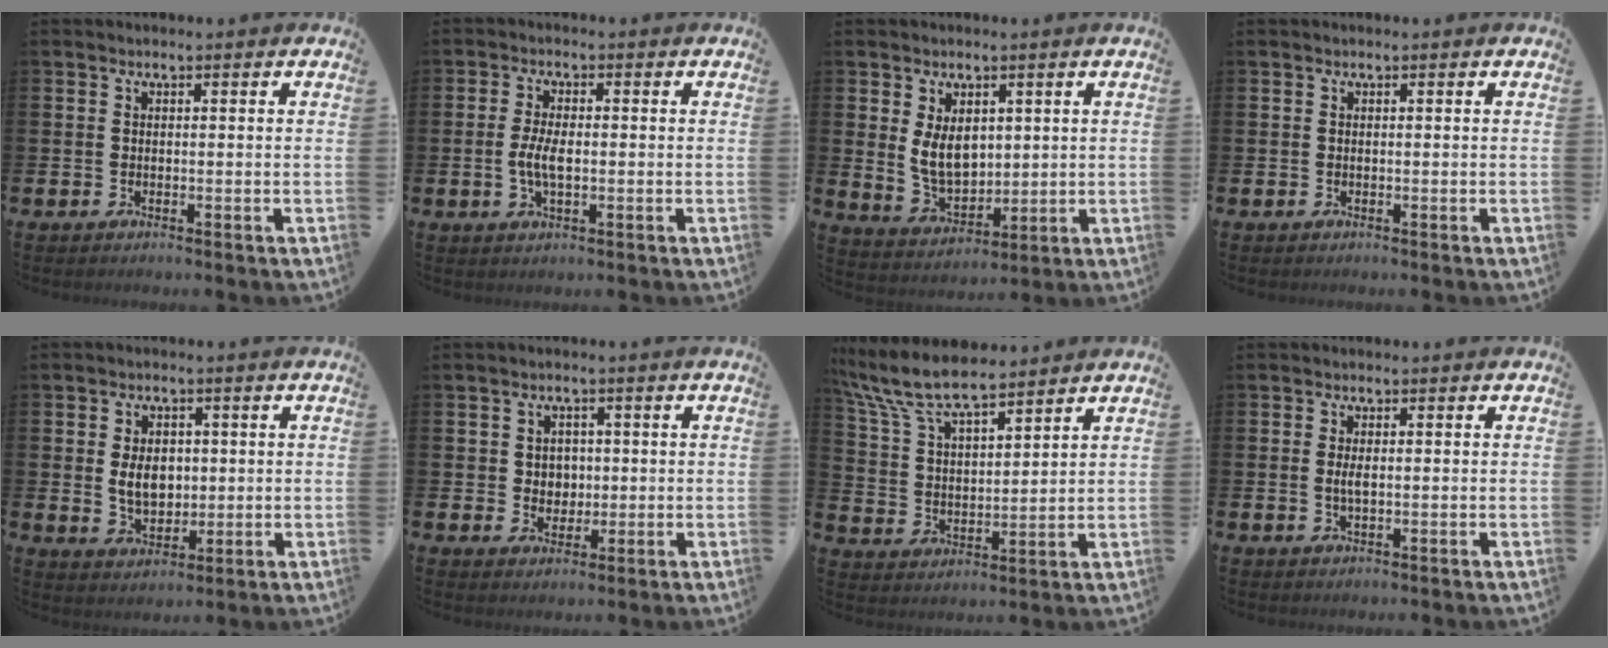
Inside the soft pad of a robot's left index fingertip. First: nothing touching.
{"total": 4.0, "force": [-0.5, 1.7, 3.6], "torque": [-0.066, -0.002, -0.013]}
{"total": 5.4, "force": [1.9, 3.5, 3.6], "torque": [-0.064, 0.000, 0.033]}
{"total": 0.0}
{"total": 4.7, "force": [0.6, 3.3, 3.3], "torque": [-0.050, 0.005, 0.004]}
{"total": 2.8, "force": [0.8, 2.6, 0.8], "torque": [-0.012, 0.005, 0.008]}
{"total": 9.3, "force": [8.4, 2.2, 3.4], "torque": [-0.103, -0.036, 0.153]}
{"total": 1.6, "force": [0.1, 0.6, 1.5], "torque": [-0.025, 0.000, -0.001]}